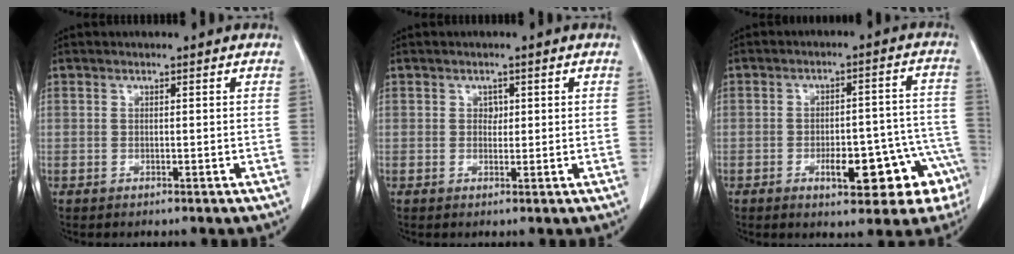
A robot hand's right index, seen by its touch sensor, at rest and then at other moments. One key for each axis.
{"total": 1.3, "fx": 0.4, "fy": 1.0, "fz": 0.7, "tx": -0.007, "ty": 0.000, "tz": 0.004}
{"total": 13.1, "fx": -6.4, "fy": 4.8, "fz": 10.4, "tx": -0.070, "ty": 0.038, "tz": -0.073}